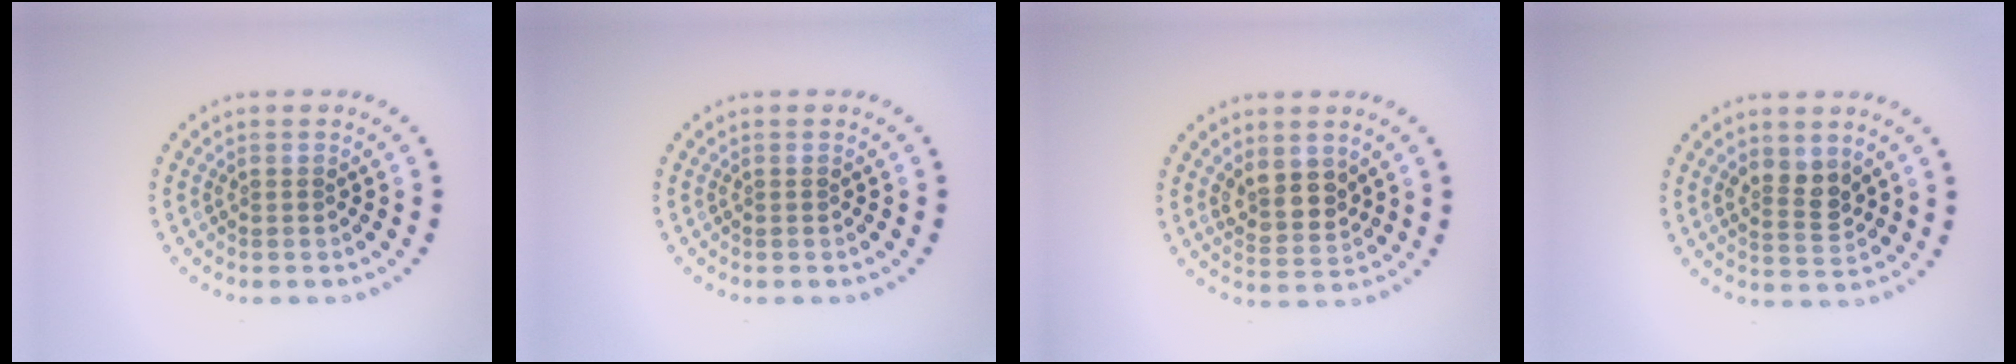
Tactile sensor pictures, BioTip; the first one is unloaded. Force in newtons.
{"total": 0.0}
{"total": 3.0, "press": 2.6, "slide": 1.5}
{"total": 2.6, "press": 2.4, "slide": 0.9}